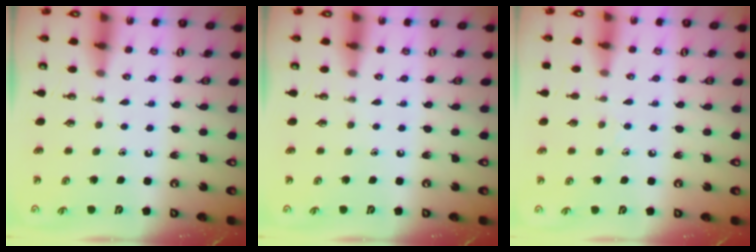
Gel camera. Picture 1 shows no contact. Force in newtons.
{"total": 0.0}
{"total": 5.5, "press": 5.5, "slide": 0.6}